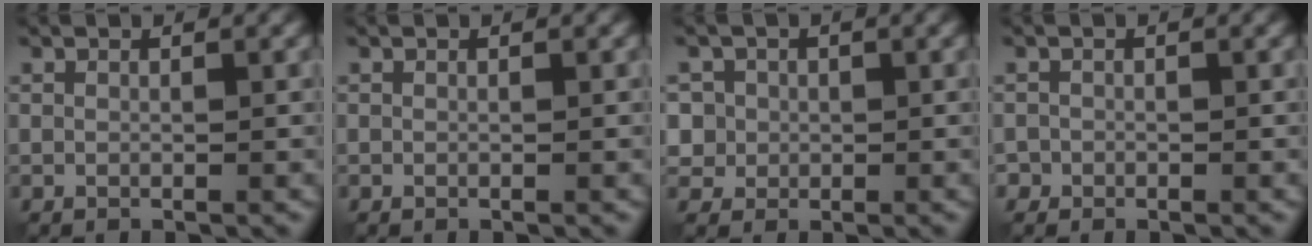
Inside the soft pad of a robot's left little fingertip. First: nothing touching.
{"total": 0.0}
{"total": 3.8, "force": [0.6, 3.6, 0.8], "torque": [-0.008, 0.019, 0.011]}
{"total": 0.9, "force": [-0.4, 0.7, -0.2], "torque": [0.010, -0.002, -0.010]}